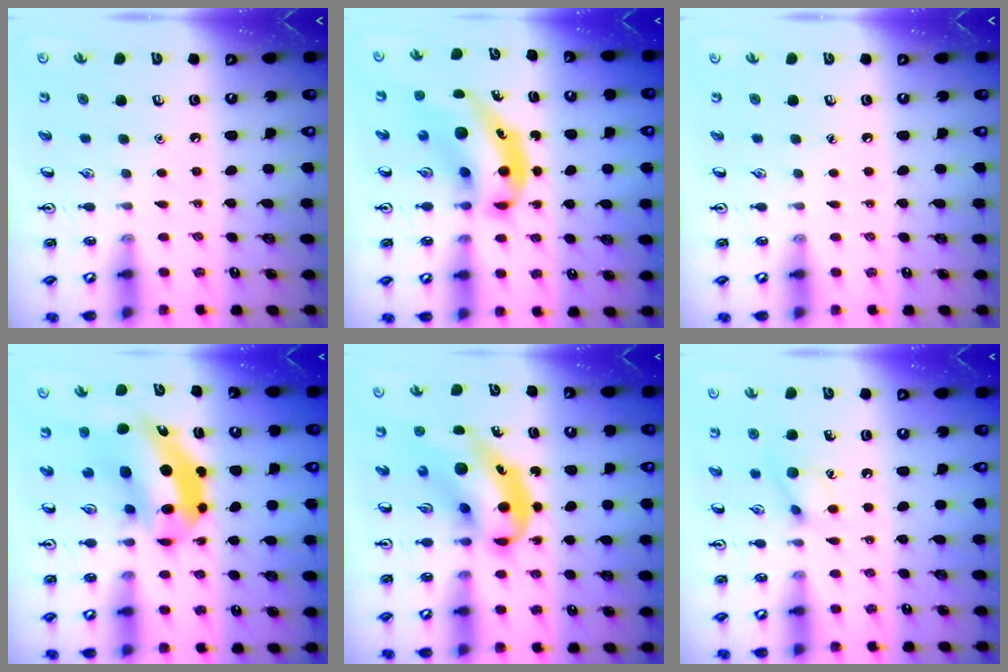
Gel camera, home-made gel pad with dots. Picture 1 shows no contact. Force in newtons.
{"total": 10.2, "press": 9.7, "slide": 3.1}
{"total": 0.0}
{"total": 10.1, "press": 9.6, "slide": 3.0}
{"total": 10.5, "press": 10.1, "slide": 3.0}
{"total": 9.0, "press": 9.0, "slide": 0.7}